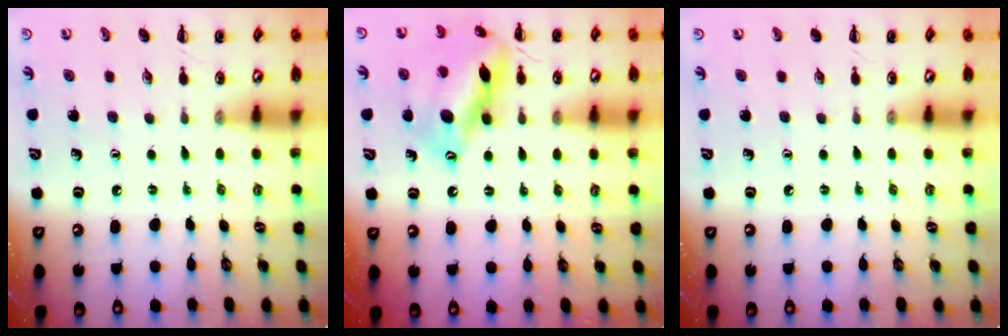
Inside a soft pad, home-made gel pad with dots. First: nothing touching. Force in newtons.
{"total": 15.7, "press": 15.6, "slide": 2.1}
{"total": 0.0}